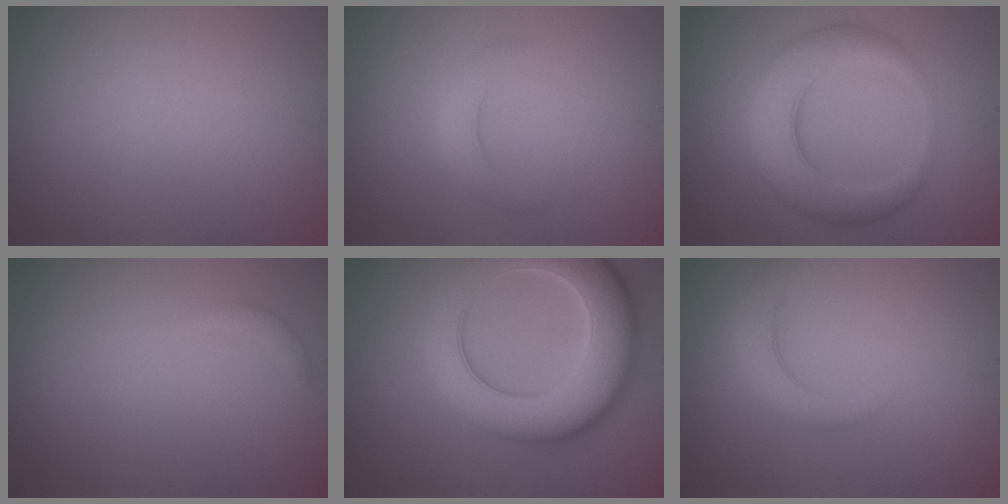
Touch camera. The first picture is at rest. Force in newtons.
{"total": 2.0, "press": 2.0, "slide": 0.0}
{"total": 6.4, "press": 6.4, "slide": 0.2}
{"total": 0.6, "press": 0.6, "slide": 0.0}
{"total": 10.2, "press": 10.2, "slide": 0.3}
{"total": 3.0, "press": 3.0, "slide": 0.3}